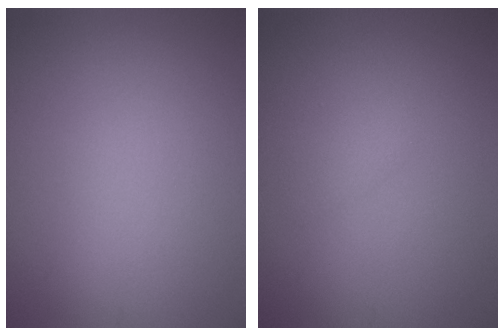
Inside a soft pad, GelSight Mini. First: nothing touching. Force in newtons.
{"total": 1.2, "press": 1.1, "slide": 0.1}